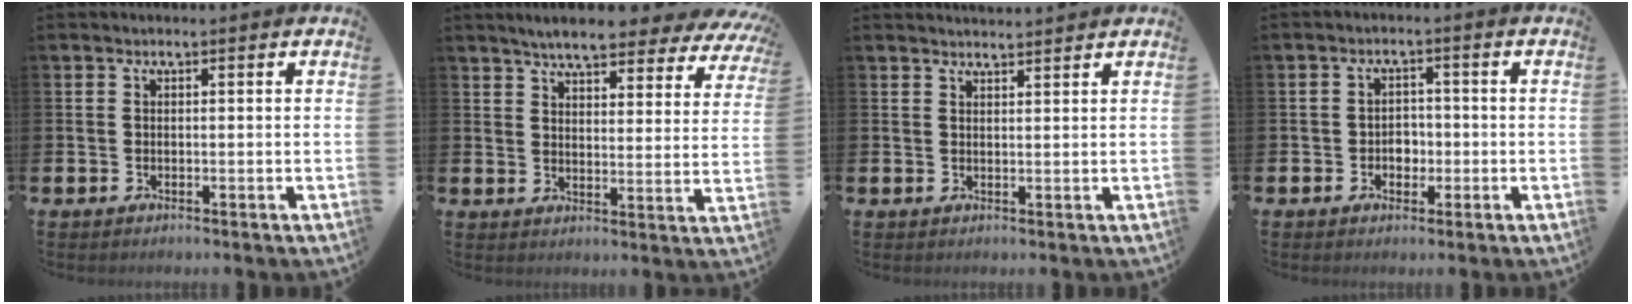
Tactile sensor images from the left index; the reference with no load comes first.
{"total": 6.5, "force": [6.0, 0.9, 2.4], "torque": [-0.057, -0.038, 0.099]}
{"total": 2.1, "force": [2.1, -0.1, 0.0], "torque": [0.003, -0.014, 0.037]}
{"total": 2.6, "force": [-0.8, 2.2, 1.2], "torque": [-0.018, 0.002, -0.021]}